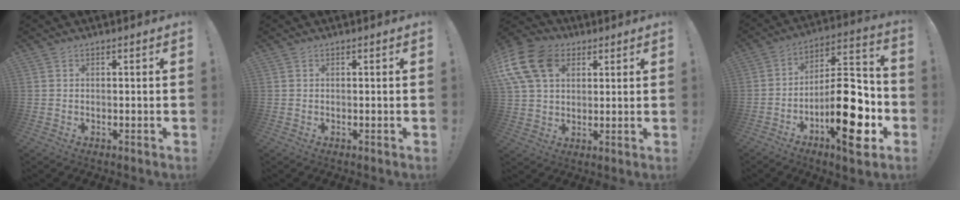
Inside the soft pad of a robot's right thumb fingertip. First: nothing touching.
{"total": 0.0}
{"total": 15.9, "force": [6.0, 11.2, 9.6], "torque": [-0.195, -0.018, 0.115]}
{"total": 21.8, "force": [-7.8, 7.8, 18.8], "torque": [-0.295, 0.048, -0.117]}